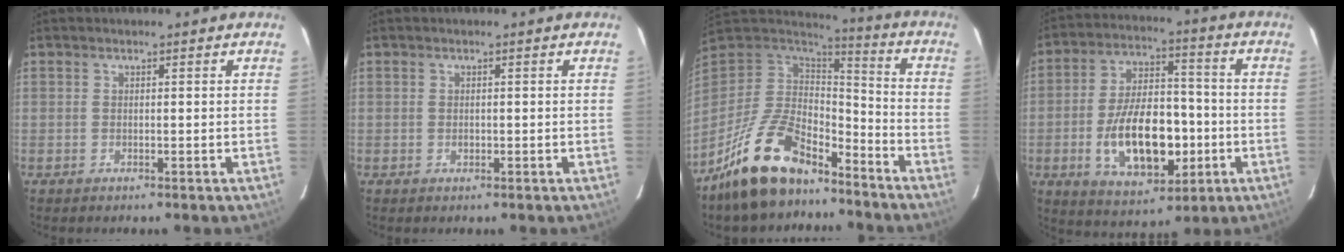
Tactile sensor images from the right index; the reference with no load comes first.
{"total": 0.8, "force": [-0.2, 0.8, 0.3], "torque": [-0.003, 0.000, -0.002]}
{"total": 18.2, "force": [-13.3, 8.2, 9.4], "torque": [-0.200, 0.000, -0.224]}
{"total": 16.8, "force": [-4.1, 8.8, 13.7], "torque": [-0.262, 0.008, -0.051]}